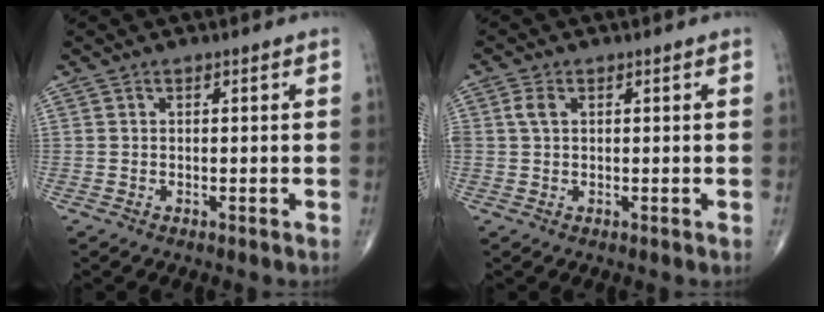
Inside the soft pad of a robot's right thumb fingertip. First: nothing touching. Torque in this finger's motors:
{"motor_torque": [0.51, 0.49, 0.83, 0.15, 0.32]}